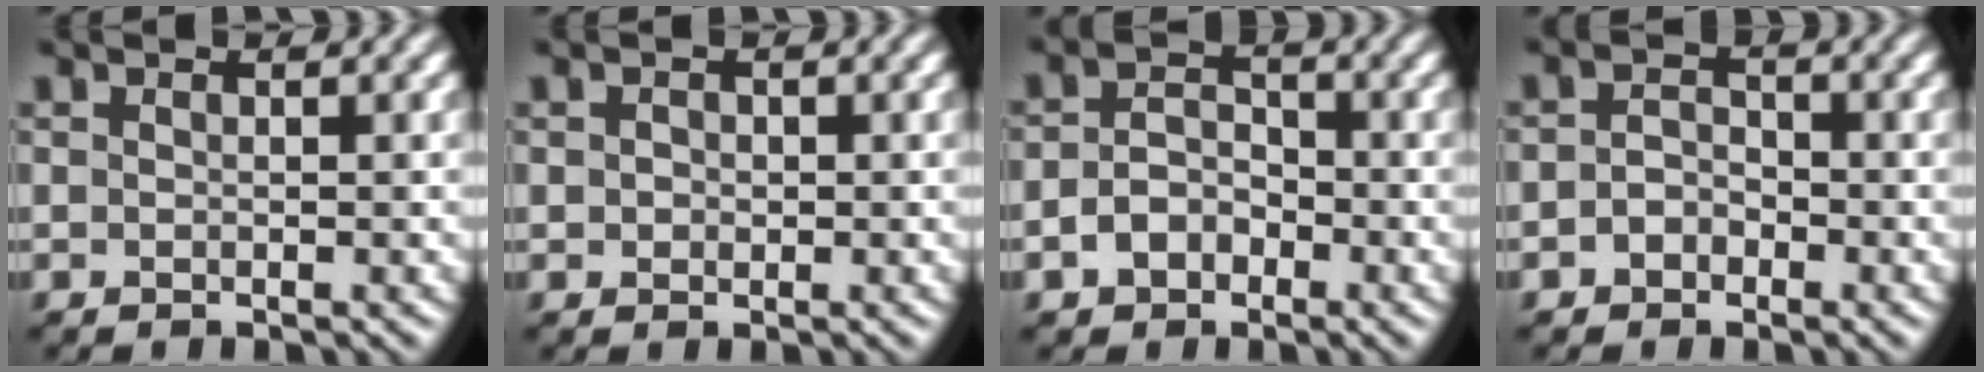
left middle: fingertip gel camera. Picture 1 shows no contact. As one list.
[{"total": 1.0, "force": [0.2, 0.9, 0.4], "torque": [-0.004, 0.004, 0.004]}, {"total": 2.8, "force": [-1.7, 1.9, 1.3], "torque": [-0.027, 0.001, -0.032]}, {"total": 1.7, "force": [-1.3, 1.1, 0.4], "torque": [-0.005, 0.005, -0.027]}]